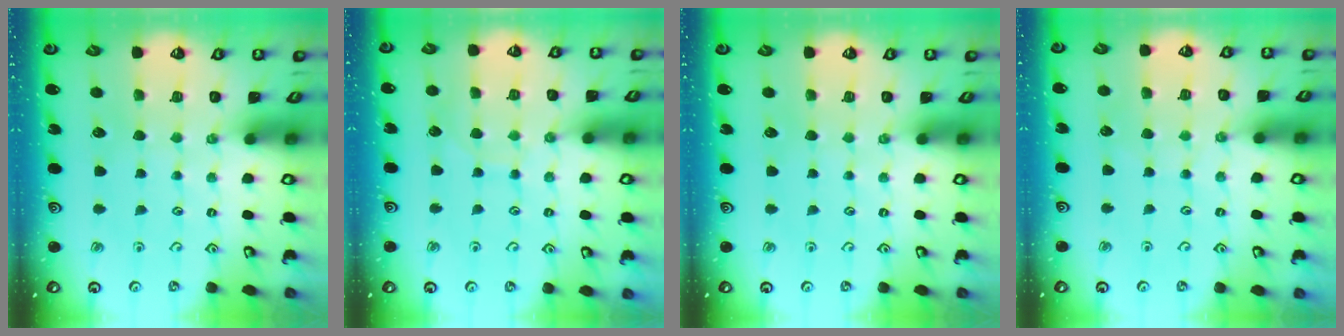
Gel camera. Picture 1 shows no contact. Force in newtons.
{"total": 6.7, "press": 6.7, "slide": 0.2}
{"total": 0.0}
{"total": 3.8, "press": 3.7, "slide": 0.5}